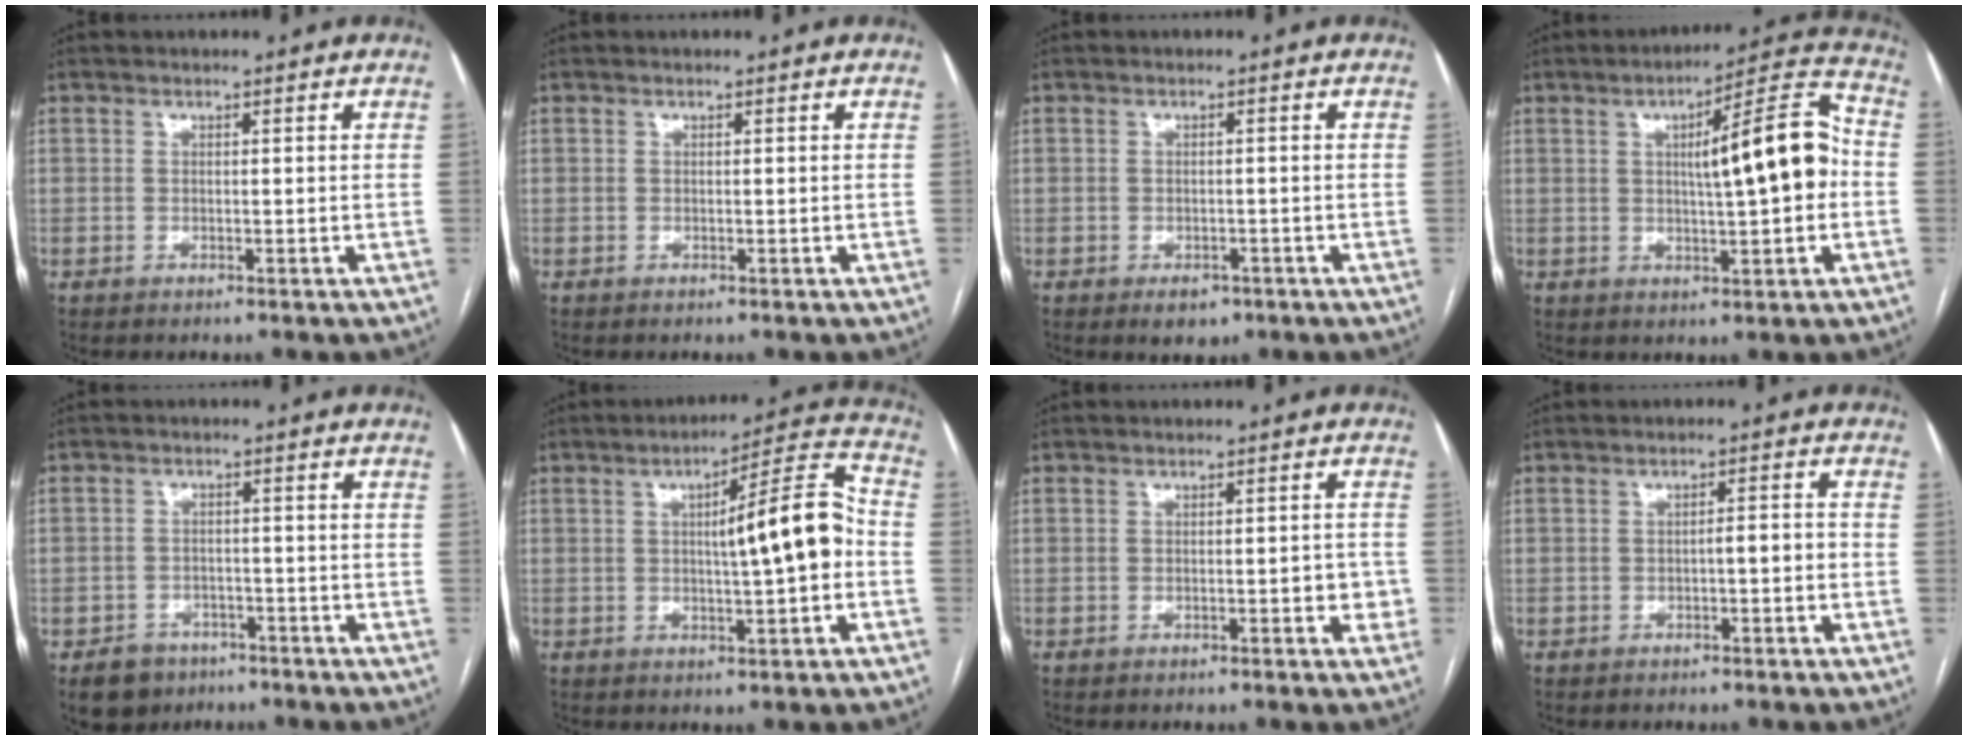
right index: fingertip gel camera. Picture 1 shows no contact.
{"total": 0.0}
{"total": 3.0, "force": [-1.8, 2.0, 1.4], "torque": [-0.014, 0.001, -0.014]}
{"total": 12.7, "force": [0.6, 2.0, 12.5], "torque": [-0.179, 0.031, 0.008]}
{"total": 5.2, "force": [-3.3, 3.9, 0.9], "torque": [-0.015, 0.008, -0.046]}
{"total": 11.3, "force": [-0.3, 1.2, 11.2], "torque": [-0.163, 0.025, -0.005]}
{"total": 2.5, "force": [-0.7, 1.0, 2.2], "torque": [-0.022, 0.004, -0.007]}
{"total": 2.3, "force": [-0.8, 0.5, 2.1], "torque": [-0.030, 0.008, -0.011]}